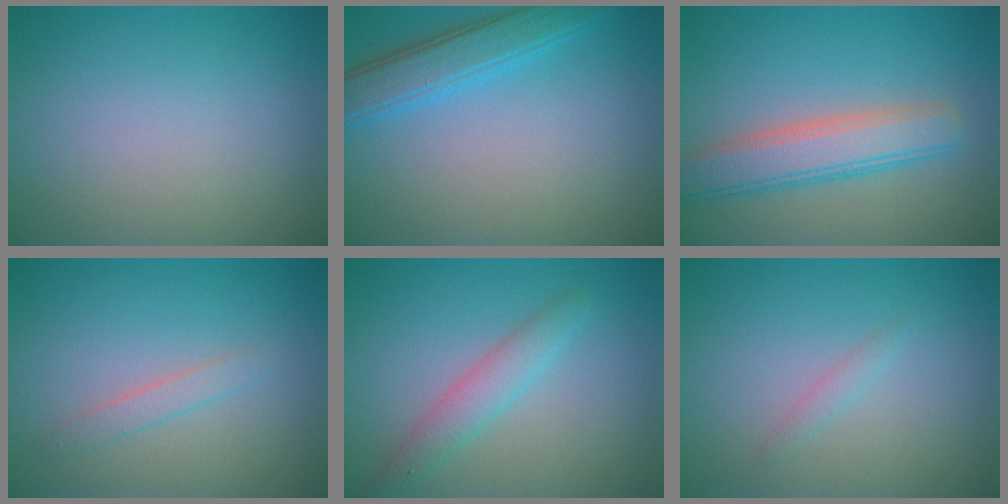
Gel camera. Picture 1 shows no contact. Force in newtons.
{"total": 4.0, "press": 4.0, "slide": 0.1}
{"total": 5.0, "press": 5.0, "slide": 0.2}
{"total": 1.2, "press": 1.2, "slide": 0.1}
{"total": 2.8, "press": 2.8, "slide": 0.0}
{"total": 0.8, "press": 0.8, "slide": 0.1}